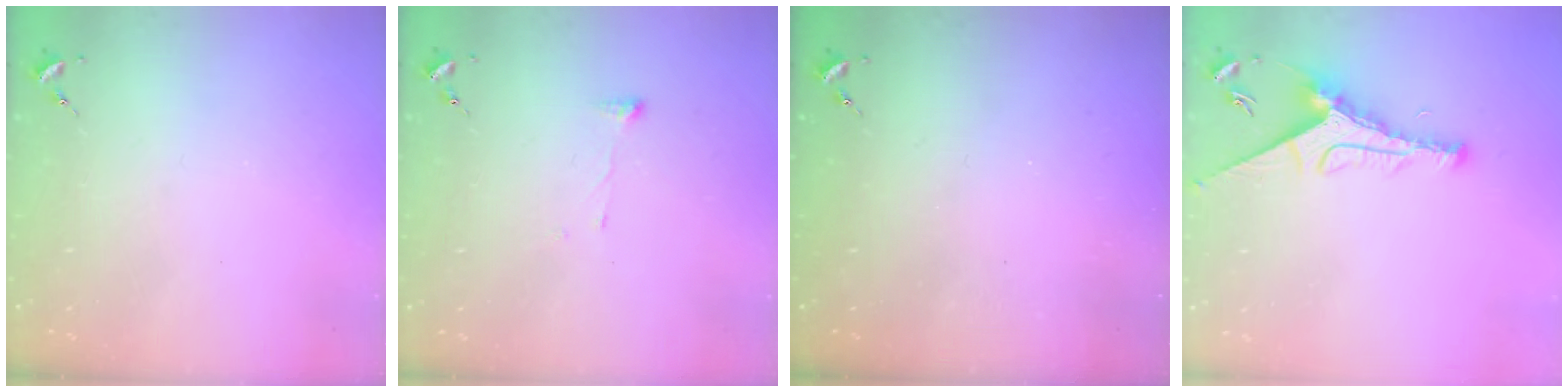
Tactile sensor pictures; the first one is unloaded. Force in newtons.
{"total": 4.8, "press": 4.7, "slide": 0.4}
{"total": 0.0}
{"total": 10.6, "press": 10.5, "slide": 1.1}